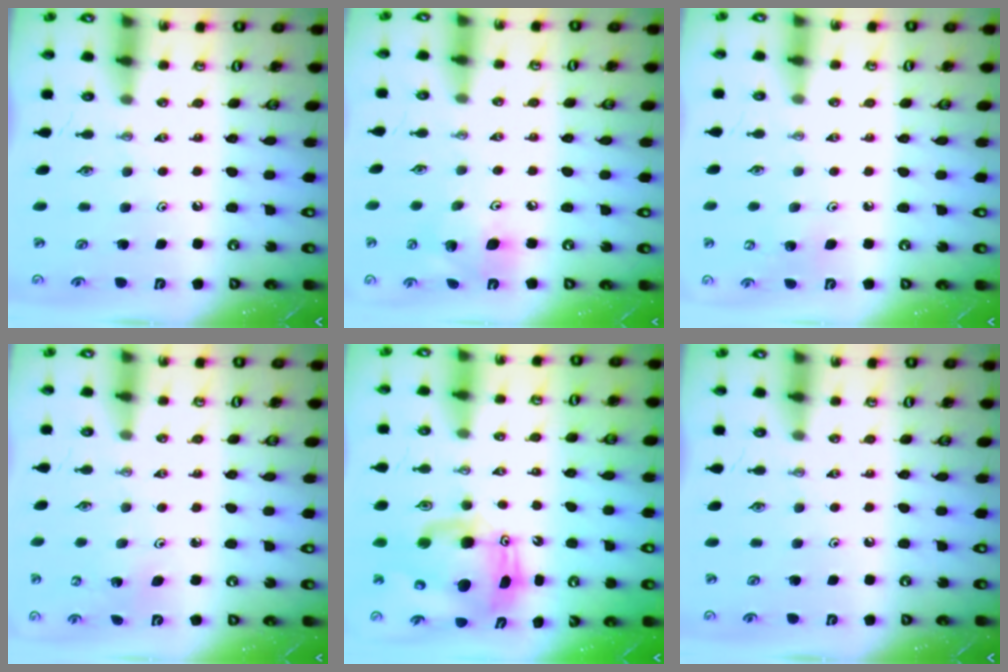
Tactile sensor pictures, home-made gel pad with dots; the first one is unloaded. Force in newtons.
{"total": 12.0, "press": 11.9, "slide": 2.0}
{"total": 6.2, "press": 6.0, "slide": 1.4}
{"total": 2.3, "press": 2.3, "slide": 0.3}
{"total": 10.9, "press": 10.8, "slide": 2.0}
{"total": 0.0}